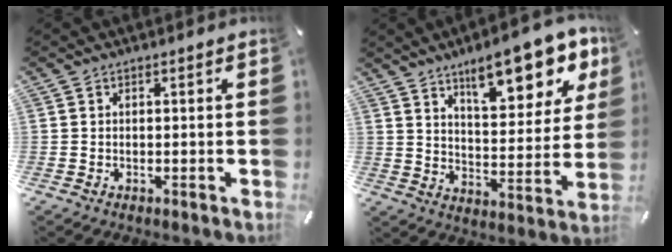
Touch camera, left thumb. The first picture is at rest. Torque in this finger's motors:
{"motor_torque": [2.74, 1.47, 1.31, -1.41, 0.16]}